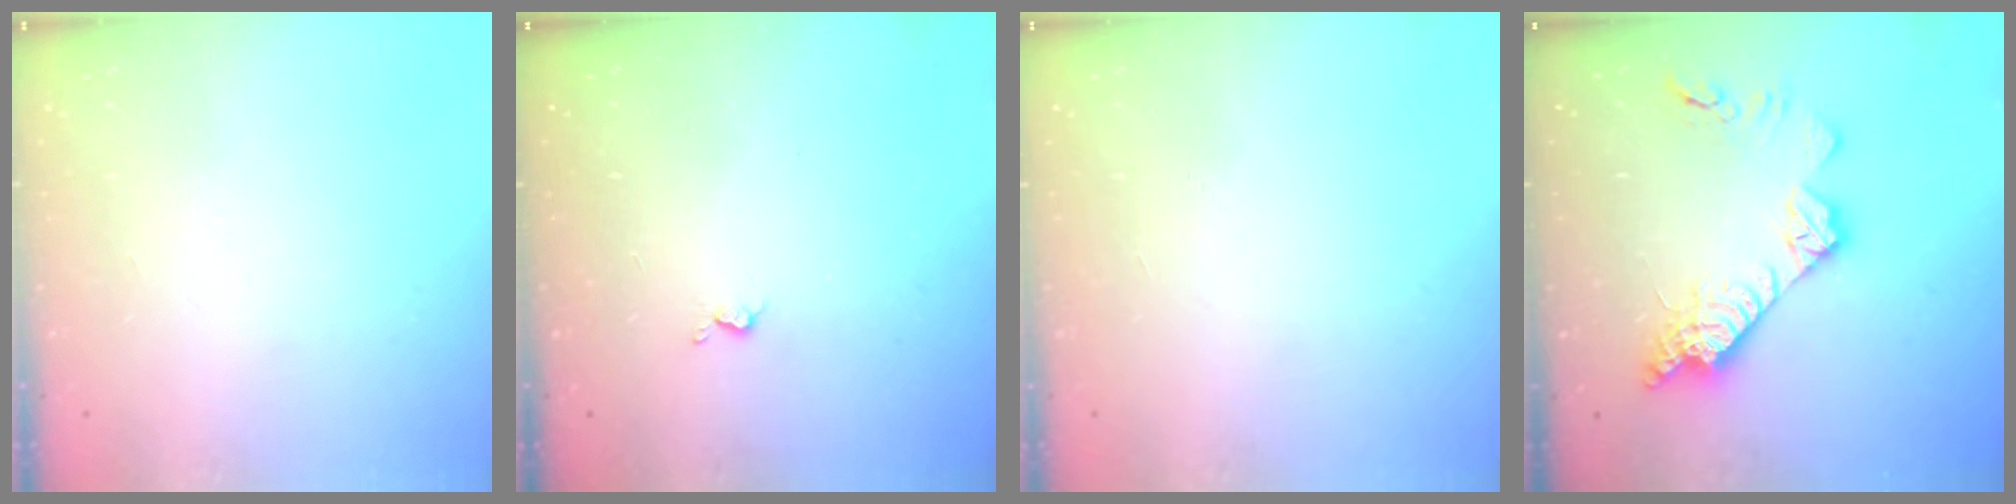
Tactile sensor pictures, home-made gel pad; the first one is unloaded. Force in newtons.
{"total": 2.2, "press": 2.1, "slide": 0.5}
{"total": 0.0}
{"total": 15.6, "press": 15.6, "slide": 0.9}